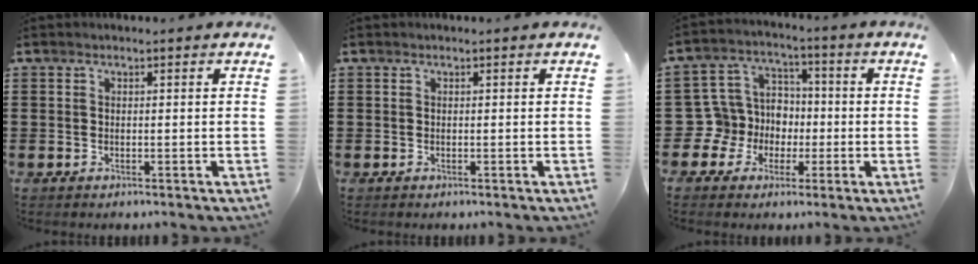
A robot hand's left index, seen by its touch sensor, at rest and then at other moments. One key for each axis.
{"total": 0.0}
{"total": 9.0, "fx": -0.9, "fy": 8.7, "fz": 2.3, "tx": -0.111, "ty": -0.005, "tz": -0.019}